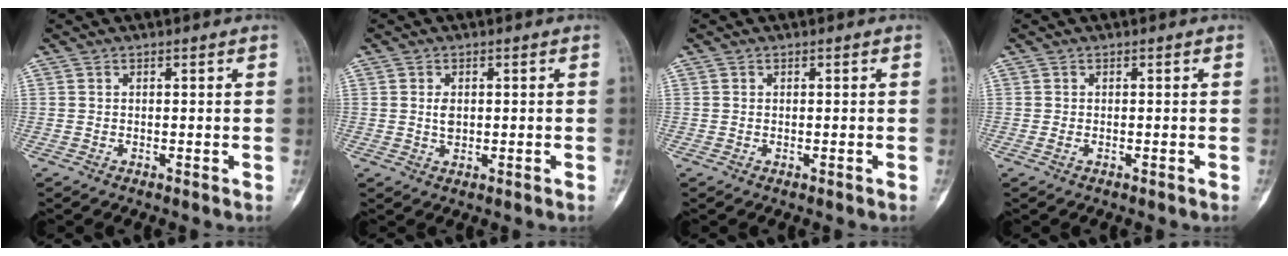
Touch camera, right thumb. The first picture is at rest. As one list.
[{"total": 2.2, "force": [0.2, 1.5, 1.7], "torque": [-0.027, -0.001, 0.005]}, {"total": 0.0}, {"total": 0.7, "force": [-0.3, 0.3, 0.5], "torque": [-0.016, 0.002, -0.004]}]